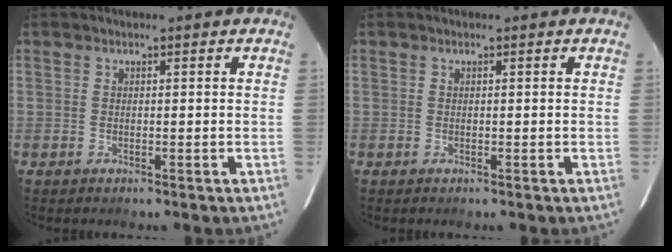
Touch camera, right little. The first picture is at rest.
{"total": 0.0}